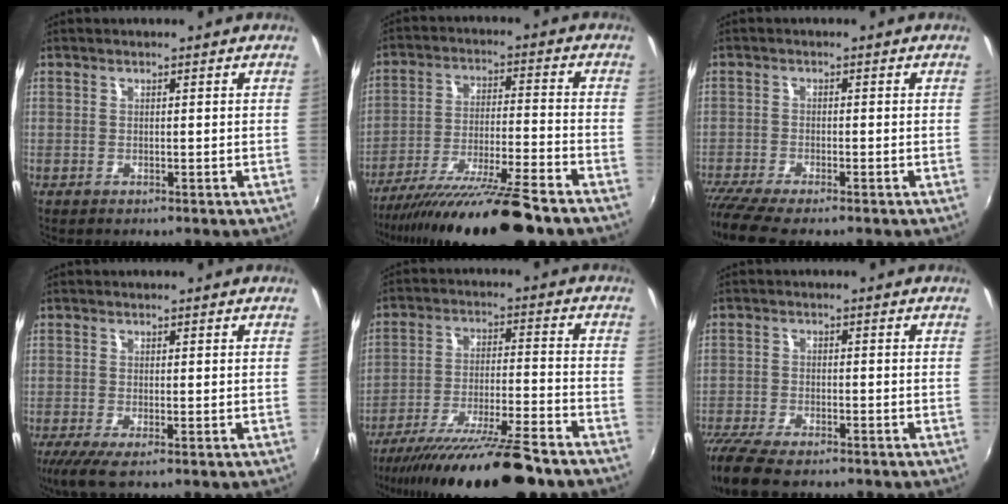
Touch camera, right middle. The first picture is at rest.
{"total": 18.0, "force": [-14.7, 0.0, 10.4], "torque": [-0.198, -0.041, -0.244]}
{"total": 6.5, "force": [-5.5, 0.3, 3.3], "torque": [-0.088, -0.031, -0.101]}
{"total": 3.6, "force": [-1.5, 0.1, 3.2], "torque": [-0.072, -0.013, -0.032]}
{"total": 19.5, "force": [-16.0, 1.3, 11.1], "torque": [-0.208, -0.046, -0.256]}
{"total": 11.5, "force": [-9.2, 3.1, 6.1], "torque": [-0.155, -0.047, -0.170]}